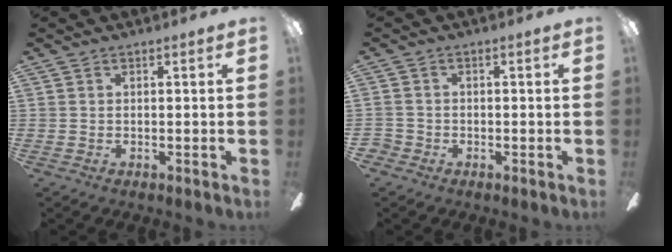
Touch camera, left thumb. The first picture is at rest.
{"total": 2.3, "force": [-1.5, 1.7, 0.6], "torque": [-0.009, 0.009, -0.030]}